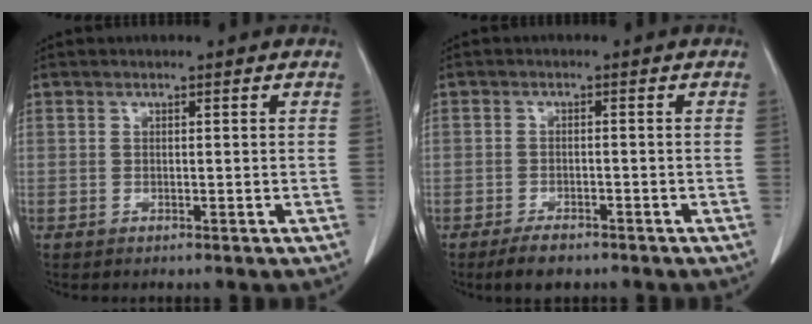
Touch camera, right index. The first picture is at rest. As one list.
[{"total": 3.5, "force": [-2.6, 1.4, 1.8], "torque": [-0.034, -0.002, -0.040]}]